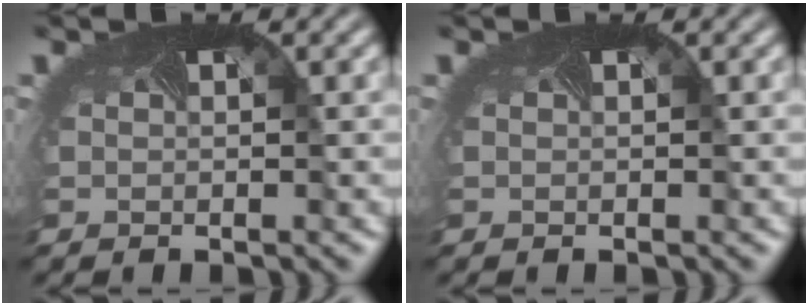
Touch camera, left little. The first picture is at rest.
{"total": 0.0}